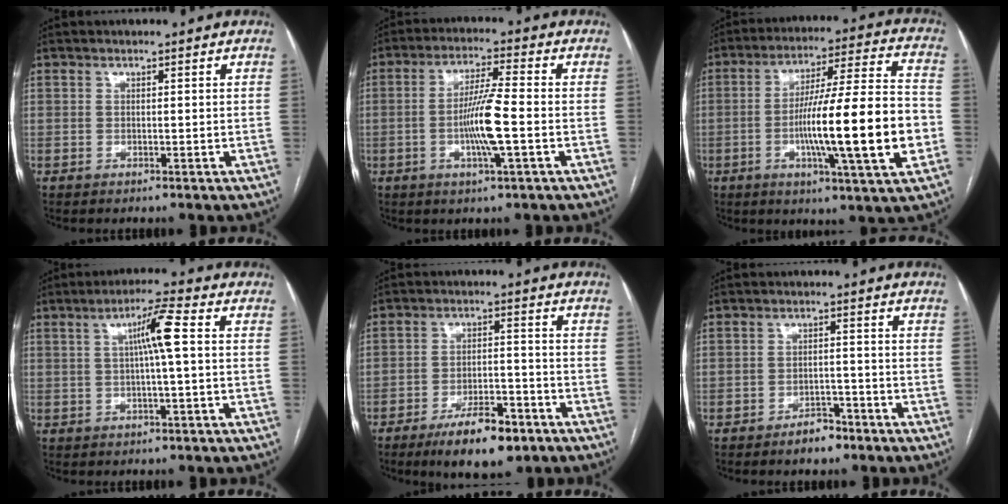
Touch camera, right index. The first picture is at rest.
{"total": 8.3, "force": [-1.8, 0.0, 8.1], "torque": [-0.156, -0.004, -0.036]}
{"total": 19.6, "force": [-3.9, 0.5, 19.2], "torque": [-0.298, 0.003, -0.061]}
{"total": 6.1, "force": [1.0, -0.3, 6.0], "torque": [-0.106, 0.010, 0.015]}
{"total": 9.3, "force": [-6.1, 3.0, 6.4], "torque": [-0.105, -0.003, -0.097]}
{"total": 3.4, "force": [-2.6, 1.6, 1.4], "torque": [-0.017, 0.007, -0.036]}